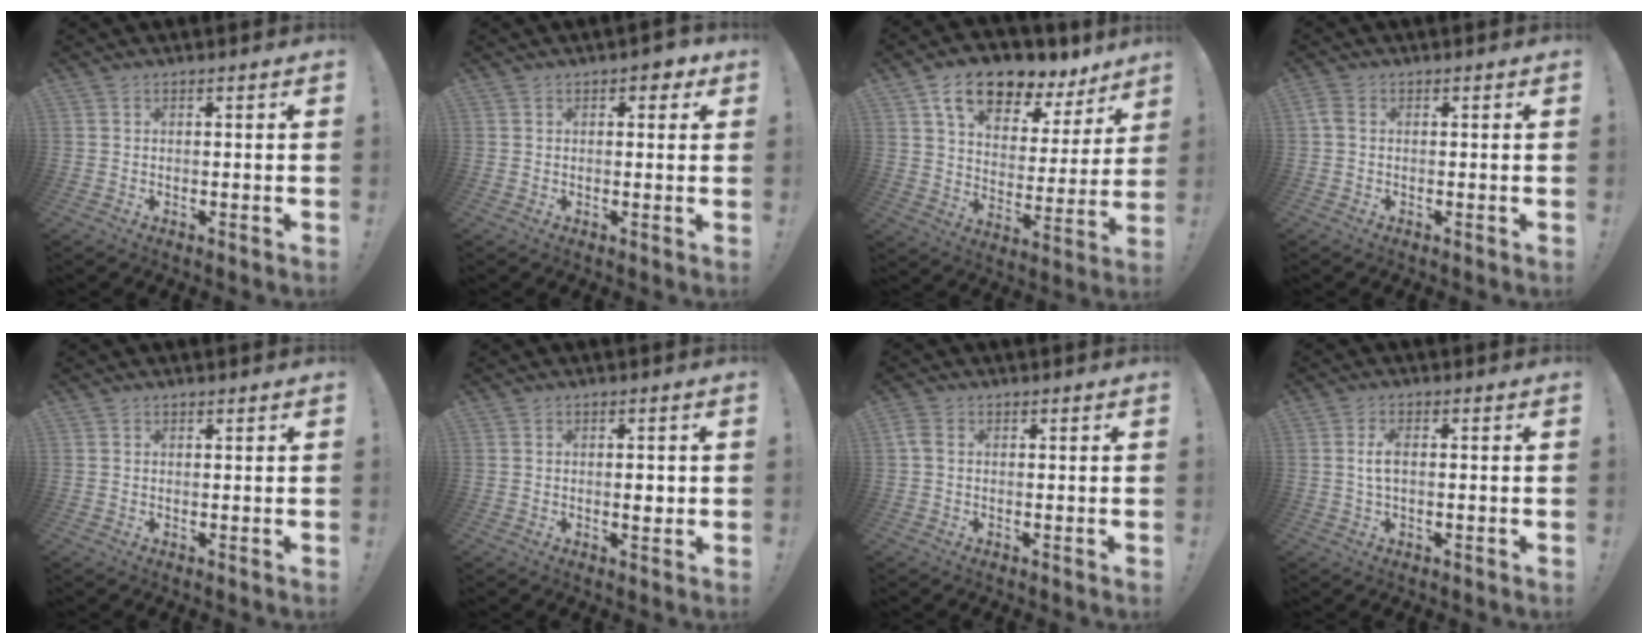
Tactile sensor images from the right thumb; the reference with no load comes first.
{"total": 2.5, "force": [1.1, 1.6, 1.6], "torque": [-0.006, -0.002, 0.014]}
{"total": 14.5, "force": [10.1, 7.4, 7.4], "torque": [-0.118, -0.062, 0.178]}
{"total": 1.9, "force": [0.2, 1.3, 1.4], "torque": [-0.031, 0.008, 0.005]}
{"total": 0.7, "force": [0.7, 0.1, -0.1], "torque": [0.010, -0.005, 0.012]}
{"total": 1.9, "force": [0.0, 0.9, 1.6], "torque": [-0.014, -0.003, -0.004]}
{"total": 2.7, "force": [0.5, 1.9, 1.8], "torque": [-0.040, 0.003, 0.008]}
{"total": 3.8, "force": [0.1, 1.3, 3.6], "torque": [-0.065, -0.001, -0.002]}